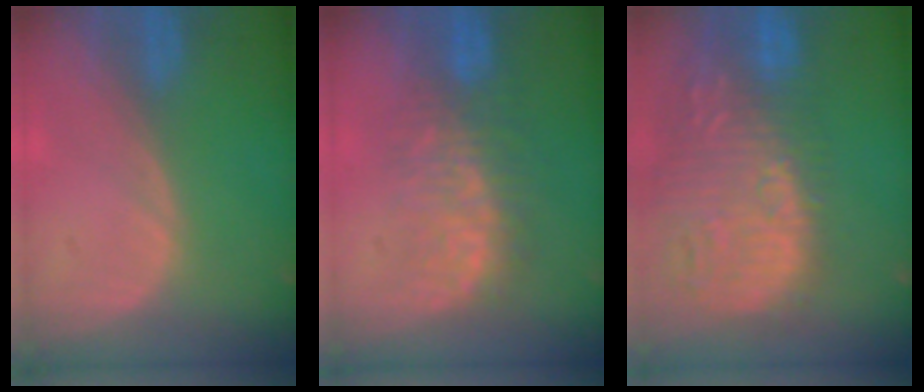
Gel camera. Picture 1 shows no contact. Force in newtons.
{"total": 7.8, "press": 7.7, "slide": 1.3}
{"total": 16.0, "press": 13.3, "slide": 9.0}